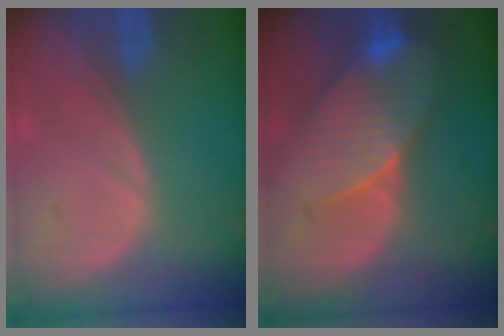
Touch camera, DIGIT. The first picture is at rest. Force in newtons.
{"total": 8.3, "press": 7.9, "slide": 2.6}